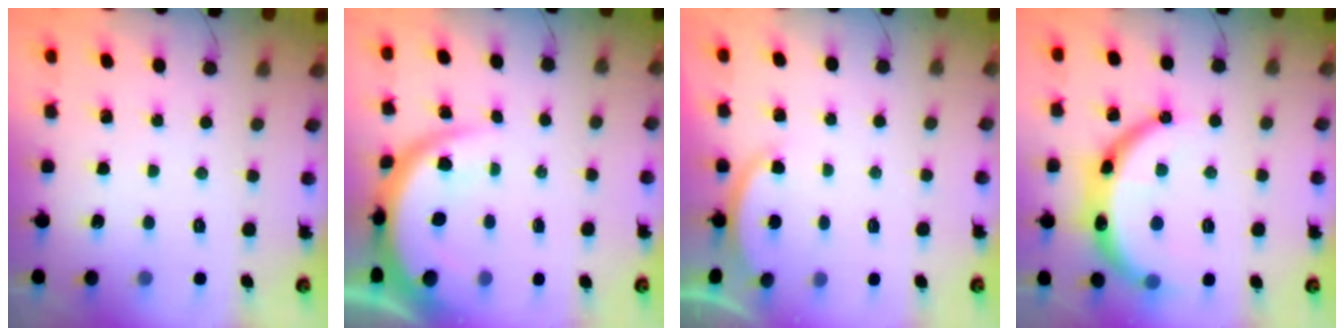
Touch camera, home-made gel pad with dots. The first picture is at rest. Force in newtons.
{"total": 9.1, "press": 9.0, "slide": 1.1}
{"total": 2.2, "press": 2.1, "slide": 0.5}
{"total": 16.1, "press": 16.1, "slide": 0.4}